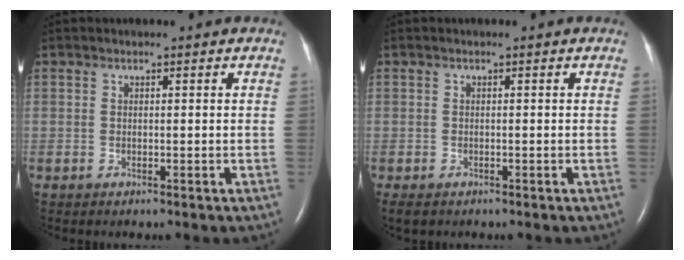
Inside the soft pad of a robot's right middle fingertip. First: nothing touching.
{"total": 2.2, "force": [-1.5, 1.2, 1.0], "torque": [-0.021, -0.005, -0.021]}